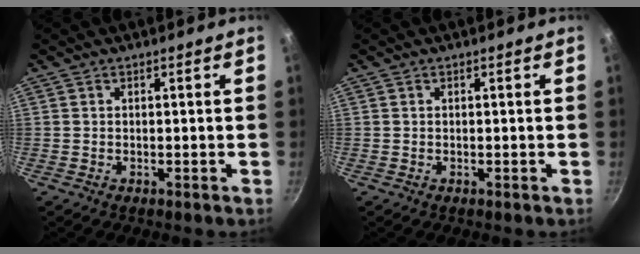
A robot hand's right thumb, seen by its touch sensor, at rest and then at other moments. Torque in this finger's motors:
{"motor_torque": [0.01, 0.00, 0.17, -0.04, 0.00]}